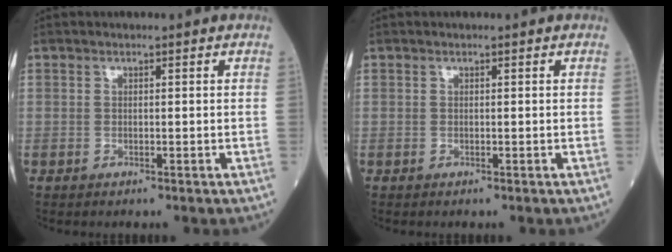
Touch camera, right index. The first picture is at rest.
{"total": 0.0}